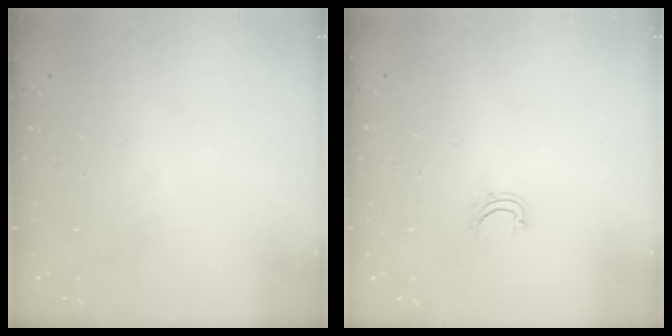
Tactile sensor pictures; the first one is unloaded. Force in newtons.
{"total": 4.3, "press": 4.2, "slide": 0.6}